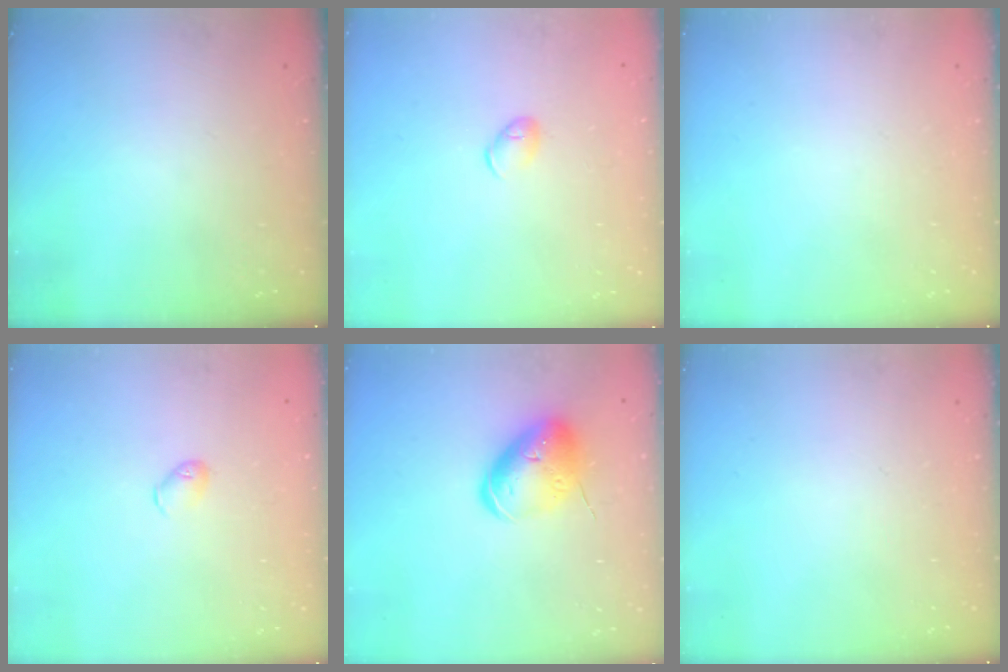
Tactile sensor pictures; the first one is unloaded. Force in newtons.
{"total": 5.2, "press": 5.2, "slide": 0.8}
{"total": 0.0}
{"total": 4.2, "press": 4.2, "slide": 0.8}
{"total": 12.9, "press": 12.7, "slide": 2.4}
{"total": 0.0}